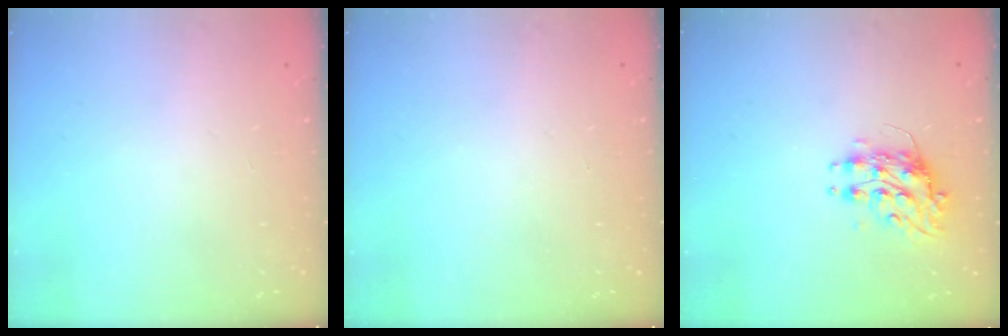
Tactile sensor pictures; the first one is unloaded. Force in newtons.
{"total": 0.0}
{"total": 8.1, "press": 8.1, "slide": 0.2}